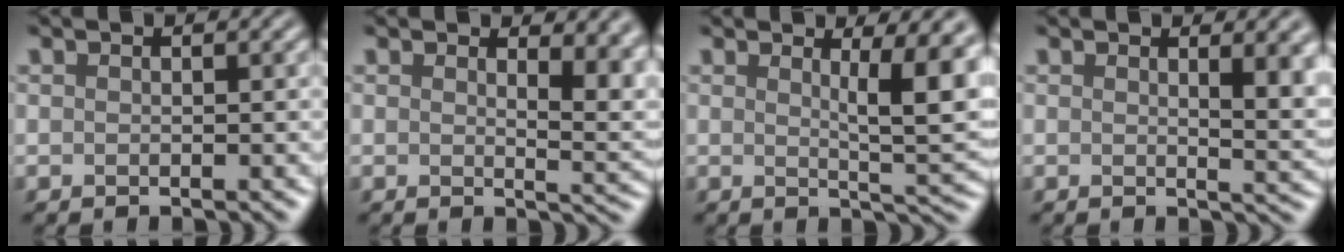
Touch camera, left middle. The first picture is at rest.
{"total": 5.5, "force": [2.5, 2.7, 4.1], "torque": [-0.031, -0.003, 0.038]}
{"total": 5.7, "force": [1.7, 1.4, 5.3], "torque": [-0.073, -0.010, 0.030]}
{"total": 4.0, "force": [1.3, 1.3, 3.5], "torque": [-0.040, -0.005, 0.022]}